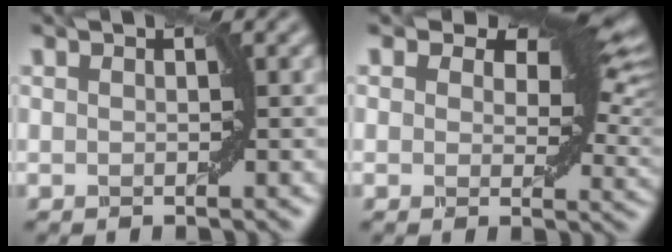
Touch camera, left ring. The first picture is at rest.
{"total": 9.9, "force": [5.4, 5.2, 6.4], "torque": [-0.076, 0.007, 0.075]}